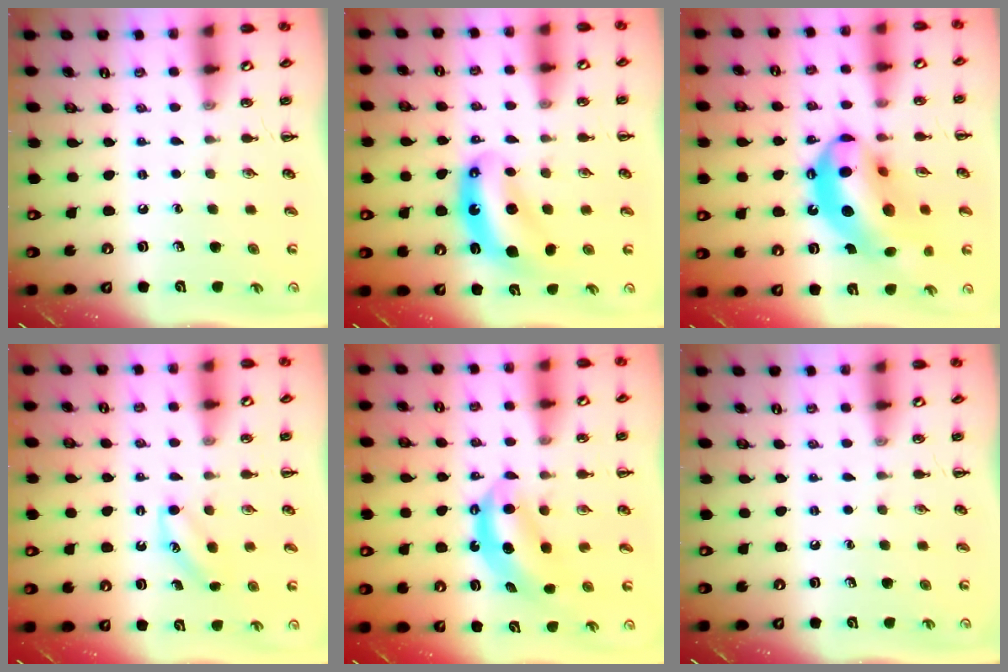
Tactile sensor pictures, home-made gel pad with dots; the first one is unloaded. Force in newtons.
{"total": 7.4, "press": 7.1, "slide": 2.1}
{"total": 20.3, "press": 19.6, "slide": 5.5}
{"total": 4.5, "press": 4.3, "slide": 1.5}
{"total": 6.5, "press": 6.5, "slide": 0.5}
{"total": 0.0}